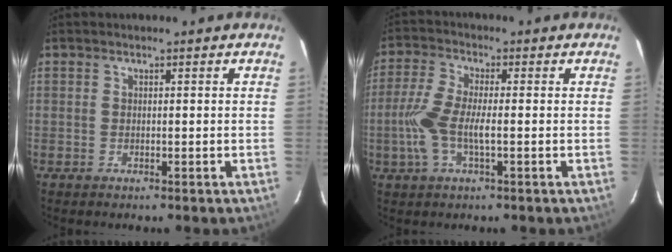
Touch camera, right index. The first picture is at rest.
{"total": 8.2, "force": [-1.5, 2.2, 7.8], "torque": [-0.174, 0.001, -0.033]}